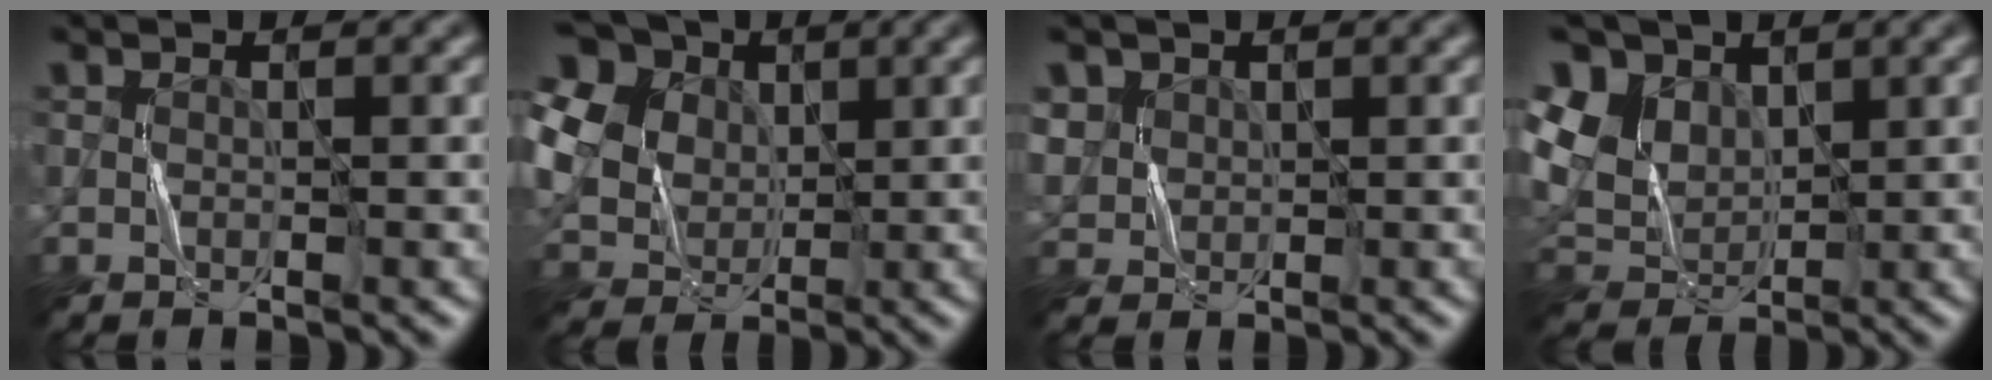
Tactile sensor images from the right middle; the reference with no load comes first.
{"total": 12.5, "force": [3.3, 10.2, 6.5], "torque": [-0.166, 0.025, 0.051]}
{"total": 2.1, "force": [0.9, 1.9, 0.4], "torque": [-0.018, -0.002, 0.025]}
{"total": 6.4, "force": [2.3, 5.1, 3.1], "torque": [-0.082, 0.004, 0.043]}